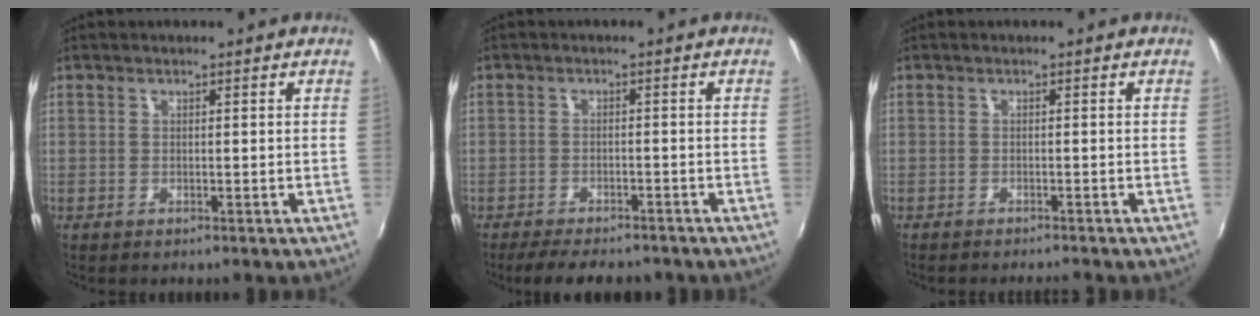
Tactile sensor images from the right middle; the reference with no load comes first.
{"total": 8.0, "force": [-6.7, 2.3, 3.8], "torque": [-0.085, -0.016, -0.103]}
{"total": 2.5, "force": [-2.4, 0.1, 0.8], "torque": [-0.026, -0.011, -0.041]}